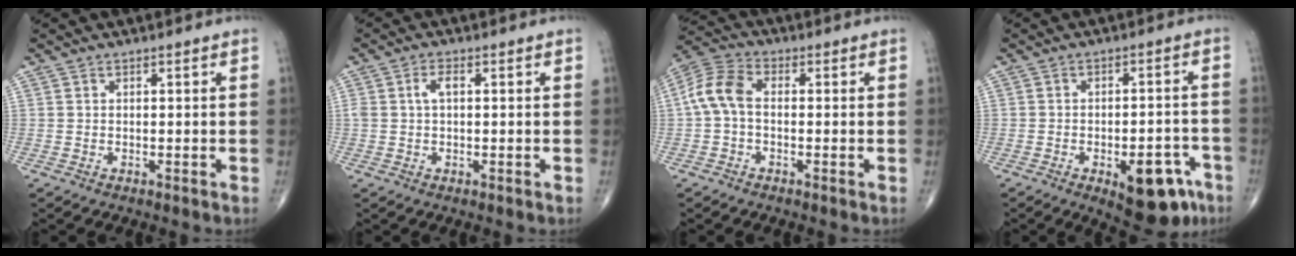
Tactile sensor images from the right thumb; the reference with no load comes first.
{"total": 2.7, "force": [0.4, 1.4, 2.3], "torque": [-0.051, 0.010, 0.008]}
{"total": 7.6, "force": [-0.3, 4.7, 5.9], "torque": [-0.126, 0.024, -0.017]}
{"total": 12.2, "force": [-6.0, 5.3, 9.2], "torque": [-0.089, 0.030, -0.070]}